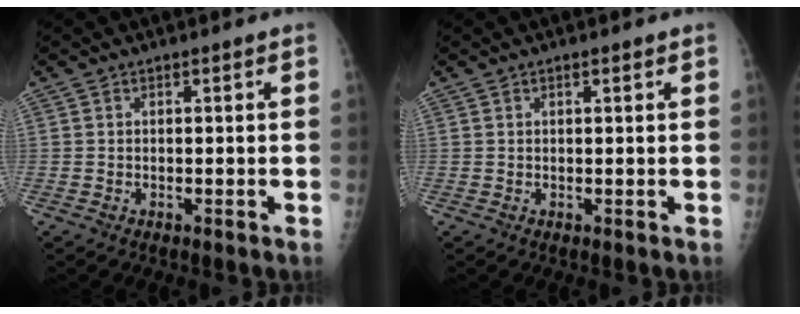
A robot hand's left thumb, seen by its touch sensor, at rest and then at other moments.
{"total": 0.9, "force": [0.5, 0.2, 0.7], "torque": [-0.010, 0.000, 0.008]}